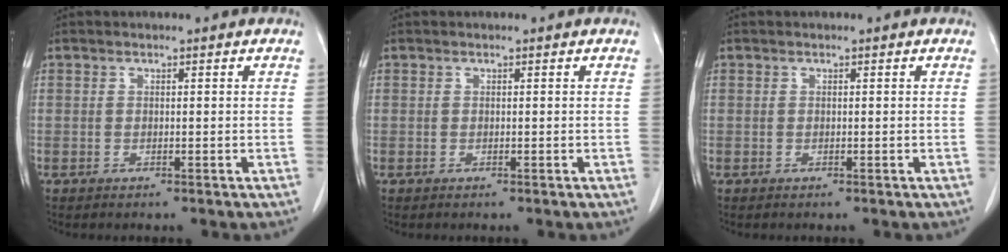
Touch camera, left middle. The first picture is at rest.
{"total": 0.0}
{"total": 0.0}